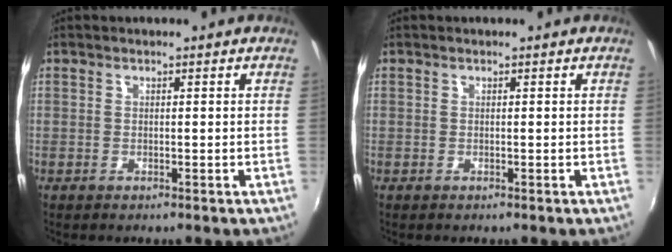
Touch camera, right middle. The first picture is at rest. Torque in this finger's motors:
{"motor_torque": [-0.02, 0.00, -0.01, 0.00]}